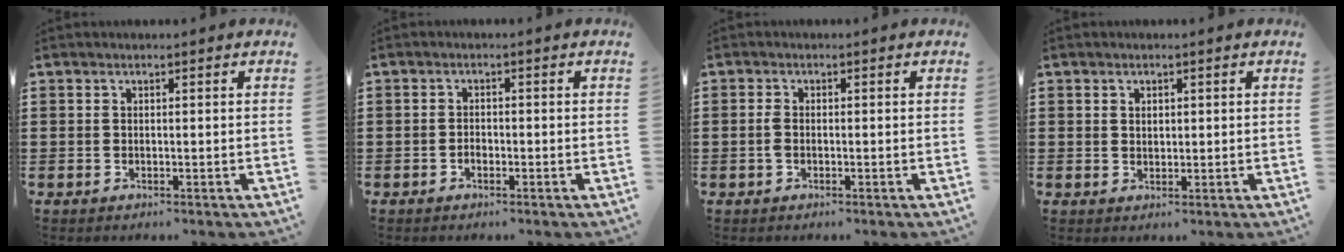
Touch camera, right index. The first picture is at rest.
{"total": 1.2, "force": [-0.6, 0.7, 0.7], "torque": [-0.017, -0.001, -0.012]}
{"total": 1.5, "force": [-0.4, 0.7, 1.3], "torque": [-0.034, -0.004, -0.009]}
{"total": 3.0, "force": [2.0, 2.2, 0.4], "torque": [-0.016, 0.008, 0.038]}